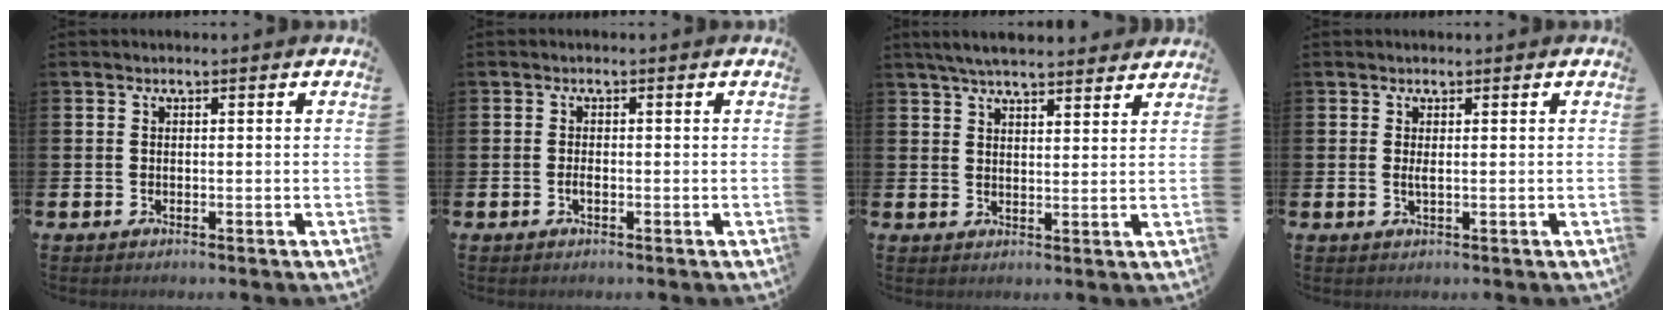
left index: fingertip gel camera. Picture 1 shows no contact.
{"total": 0.9, "force": [-0.4, 0.4, 0.7], "torque": [-0.022, 0.003, -0.006]}
{"total": 5.2, "force": [4.9, 0.8, 1.4], "torque": [-0.040, -0.016, 0.090]}
{"total": 0.8, "force": [0.1, 0.1, 0.8], "torque": [-0.023, 0.003, 0.003]}